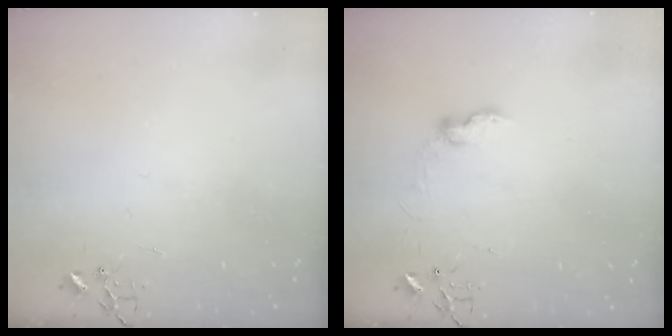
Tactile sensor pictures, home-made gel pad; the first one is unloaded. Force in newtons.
{"total": 7.8, "press": 7.8, "slide": 0.8}